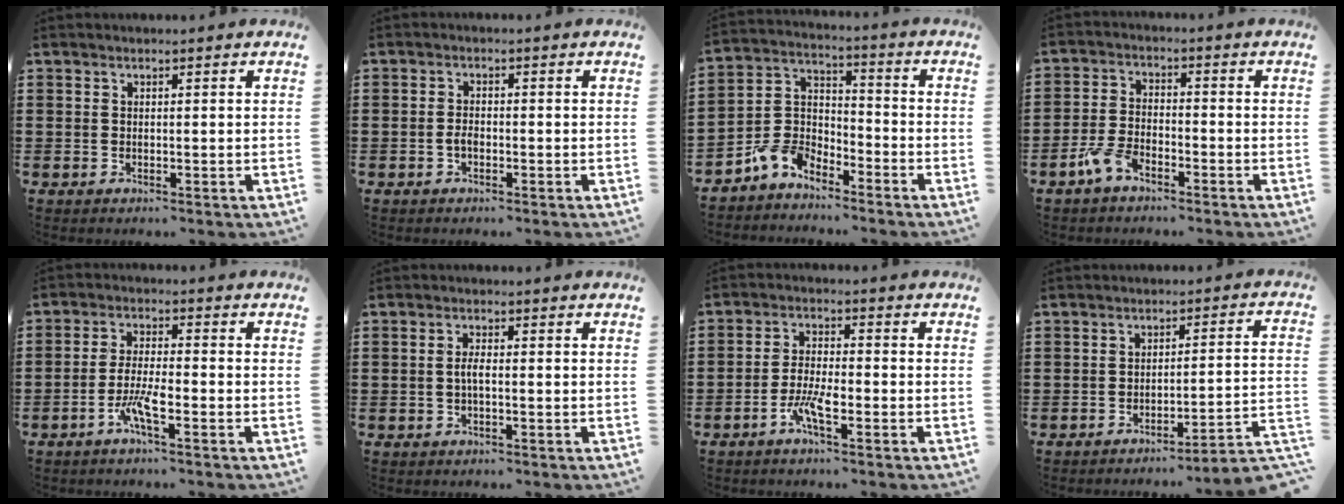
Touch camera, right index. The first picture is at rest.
{"total": 1.6, "force": [-0.7, 0.8, 1.2], "torque": [-0.032, -0.002, -0.015]}
{"total": 6.1, "force": [-5.1, 3.0, 1.4], "torque": [-0.048, 0.014, -0.107]}
{"total": 4.5, "force": [-3.2, 1.8, 2.6], "torque": [-0.070, 0.004, -0.068]}
{"total": 5.1, "force": [-2.8, 0.7, 4.2], "torque": [-0.097, -0.008, -0.057]}
{"total": 2.0, "force": [-0.4, 0.5, 1.9], "torque": [-0.043, 0.000, -0.010]}
{"total": 4.9, "force": [-2.7, 1.2, 3.9], "torque": [-0.099, -0.004, -0.059]}
{"total": 3.8, "force": [-3.2, -0.4, 2.0], "torque": [-0.039, -0.020, -0.068]}